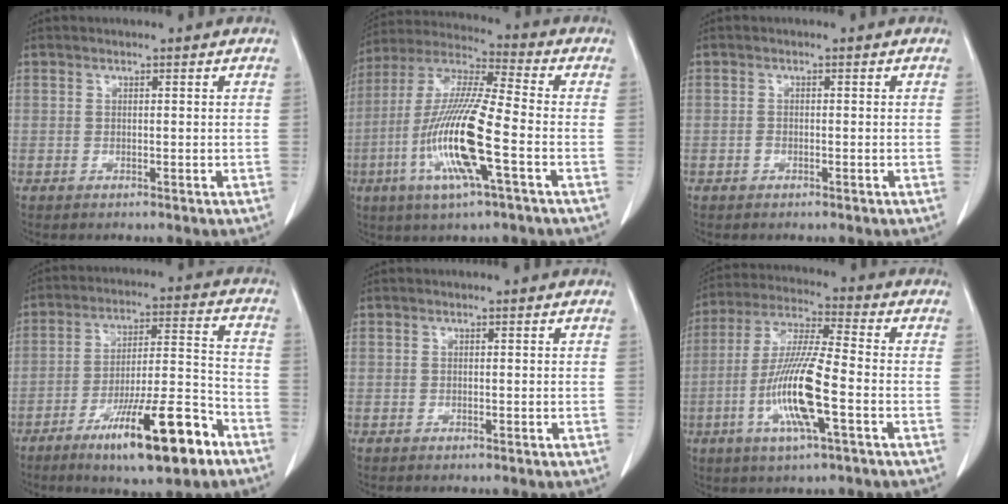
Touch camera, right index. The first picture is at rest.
{"total": 15.8, "force": [-4.6, 1.1, 15.1], "torque": [-0.312, -0.011, -0.092]}
{"total": 0.6, "force": [-0.4, 0.4, 0.3], "torque": [-0.007, 0.001, -0.007]}
{"total": 16.1, "force": [-9.4, 2.3, 12.9], "torque": [-0.209, -0.004, -0.148]}
{"total": 0.0}
{"total": 13.1, "force": [-3.8, 1.0, 12.4], "torque": [-0.251, -0.008, -0.076]}